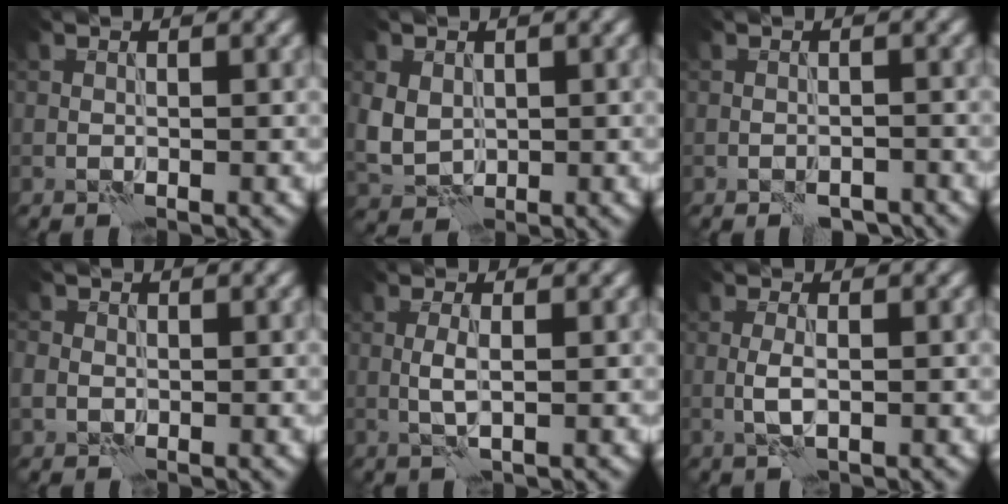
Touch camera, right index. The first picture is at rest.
{"total": 3.4, "force": [0.7, 3.0, 1.6], "torque": [-0.041, -0.004, 0.016]}
{"total": 2.9, "force": [-2.5, 1.1, 1.2], "torque": [-0.020, 0.004, -0.032]}
{"total": 1.7, "force": [0.0, 1.6, 0.4], "torque": [0.002, 0.001, -0.001]}
{"total": 1.4, "force": [0.2, 0.3, 1.4], "torque": [-0.032, 0.001, -0.001]}
{"total": 1.7, "force": [-0.2, 0.6, 1.6], "torque": [-0.036, -0.001, -0.008]}